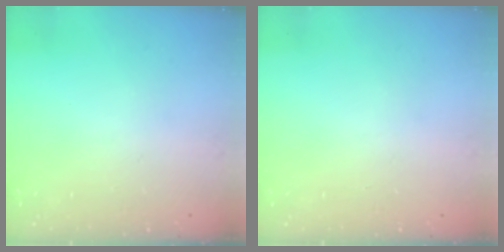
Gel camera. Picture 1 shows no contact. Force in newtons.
{"total": 0.0}